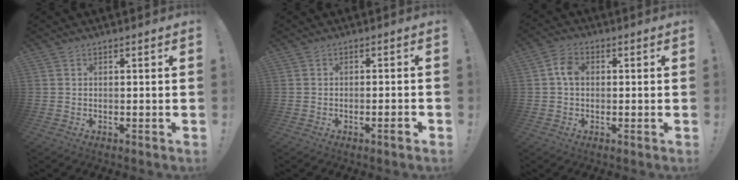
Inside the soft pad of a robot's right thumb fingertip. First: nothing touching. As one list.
[{"total": 2.9, "force": [-1.5, 0.1, 2.5], "torque": [-0.043, 0.000, -0.024]}, {"total": 5.1, "force": [0.2, 3.7, 3.5], "torque": [-0.051, 0.009, 0.003]}]